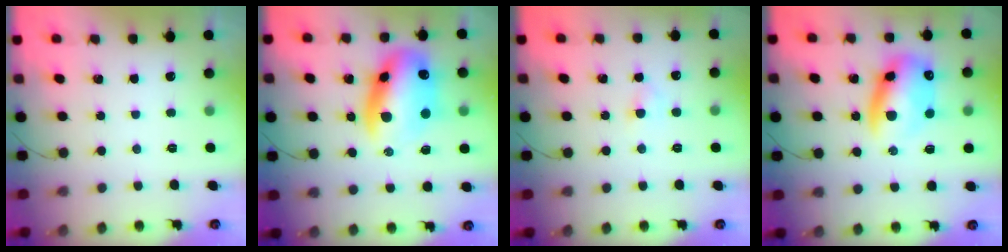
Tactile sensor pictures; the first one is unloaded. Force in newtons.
{"total": 15.3, "press": 14.9, "slide": 3.7}
{"total": 2.9, "press": 2.7, "slide": 1.2}
{"total": 13.0, "press": 12.5, "slide": 3.4}